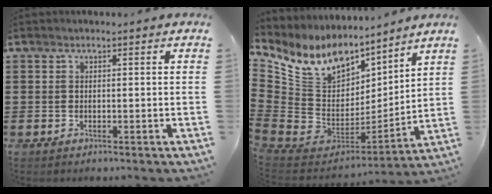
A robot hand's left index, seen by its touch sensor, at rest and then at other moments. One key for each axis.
{"total": 10.3, "fx": 6.8, "fy": 6.5, "fz": 4.2, "tx": -0.130, "ty": -0.044, "tz": 0.128}